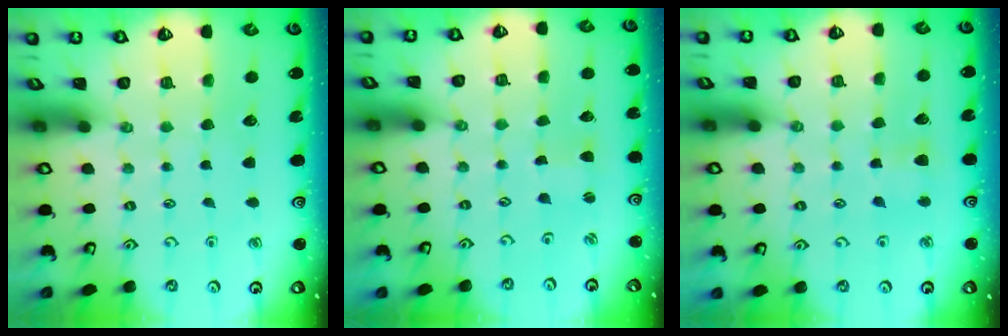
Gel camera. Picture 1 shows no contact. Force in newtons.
{"total": 1.4, "press": 1.4, "slide": 0.3}
{"total": 3.6, "press": 3.6, "slide": 0.7}